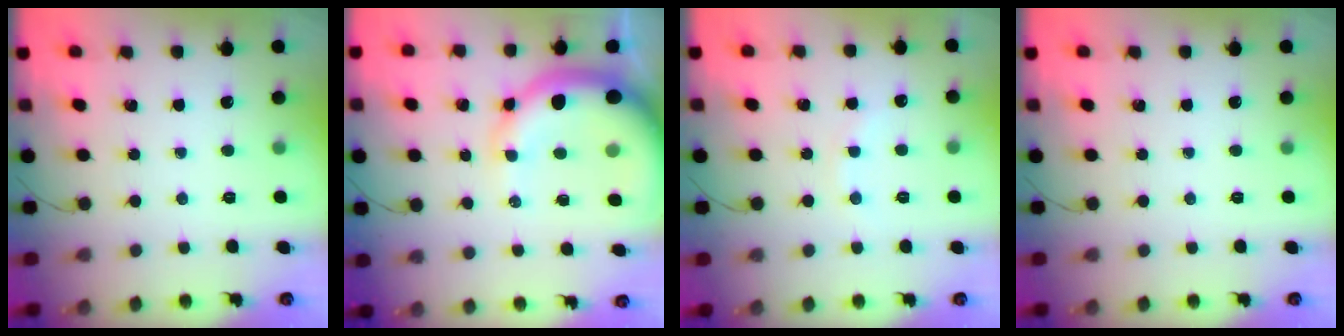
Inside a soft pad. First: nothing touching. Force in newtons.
{"total": 13.7, "press": 13.3, "slide": 3.3}
{"total": 4.8, "press": 4.7, "slide": 1.1}
{"total": 0.0}